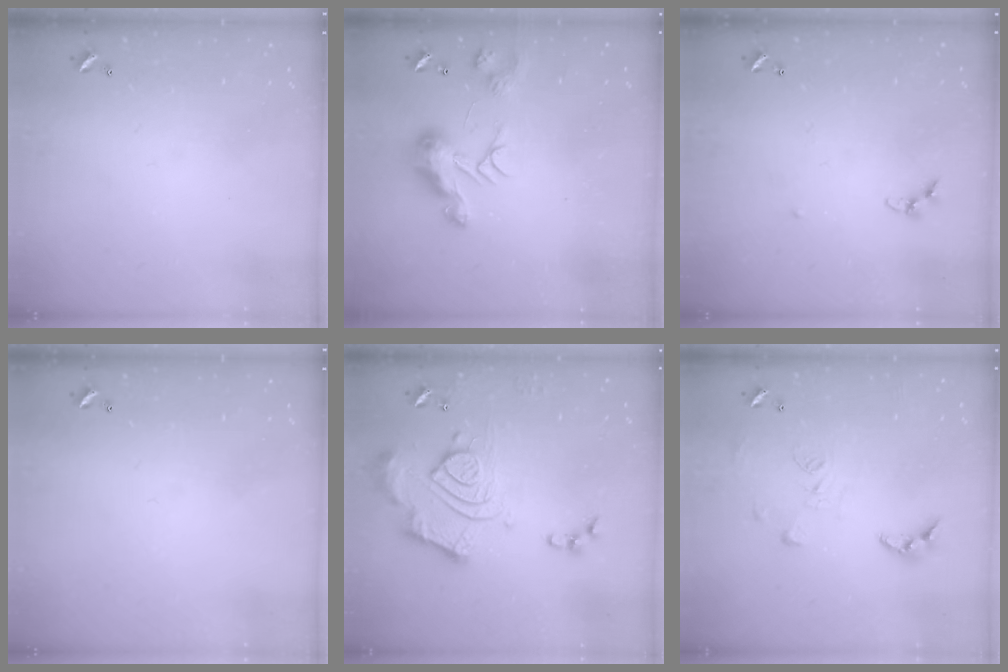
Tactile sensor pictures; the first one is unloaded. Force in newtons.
{"total": 8.7, "press": 8.6, "slide": 0.2}
{"total": 4.0, "press": 3.9, "slide": 0.5}
{"total": 0.0}
{"total": 16.2, "press": 16.1, "slide": 1.9}
{"total": 9.6, "press": 9.5, "slide": 0.9}